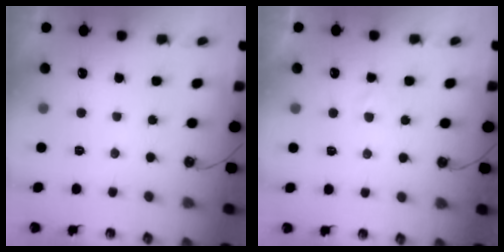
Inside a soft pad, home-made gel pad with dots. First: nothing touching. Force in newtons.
{"total": 2.9, "press": 2.9, "slide": 0.4}